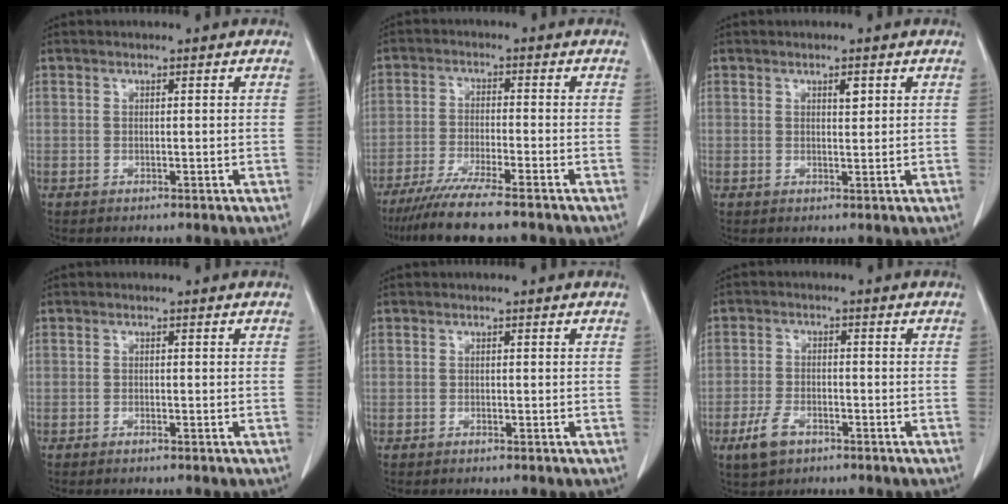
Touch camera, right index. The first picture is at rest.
{"total": 9.9, "force": [-8.1, 0.0, 5.7], "torque": [-0.090, -0.027, -0.132]}
{"total": 1.4, "force": [0.7, 0.5, 1.1], "torque": [-0.017, -0.002, 0.009]}
{"total": 0.6, "force": [-0.5, 0.0, 0.3], "torque": [-0.007, -0.001, -0.004]}
{"total": 0.0}
{"total": 4.7, "force": [-2.7, 2.5, 2.8], "torque": [-0.060, -0.002, -0.044]}